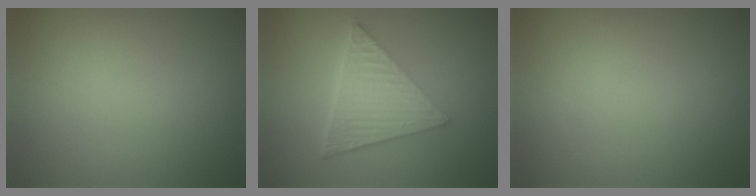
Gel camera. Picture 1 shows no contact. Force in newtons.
{"total": 6.8, "press": 4.5, "slide": 5.1}
{"total": 0.0}